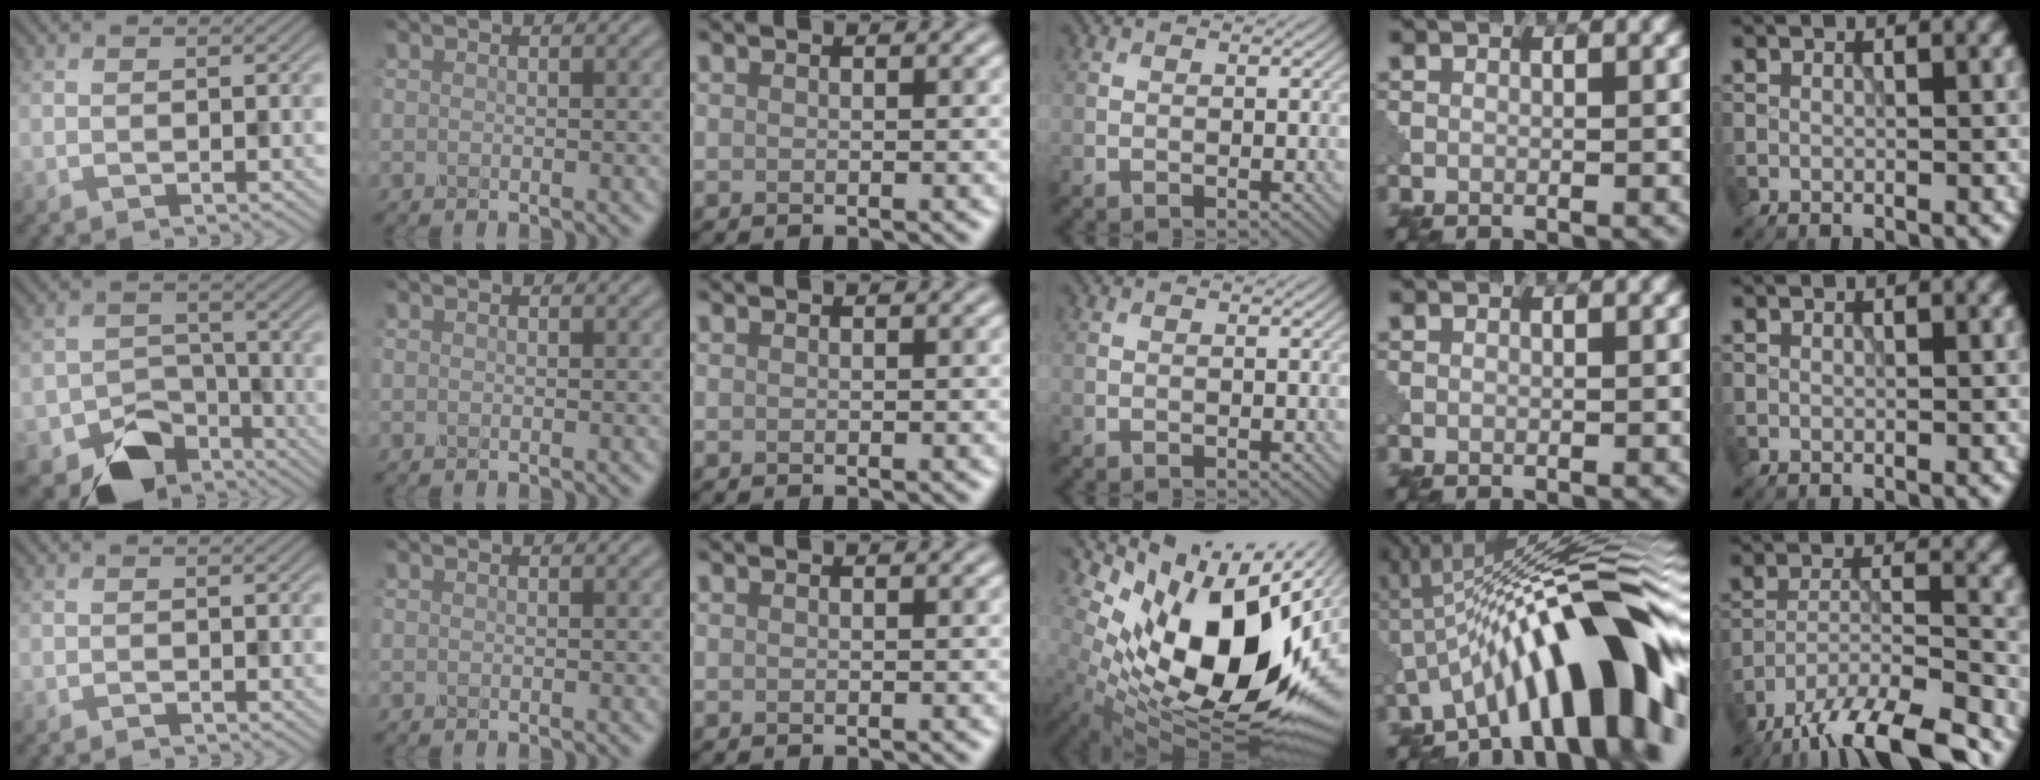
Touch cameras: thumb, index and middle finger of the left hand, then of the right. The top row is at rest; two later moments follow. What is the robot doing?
{"motion": "disassemble", "object": "pitcher"}